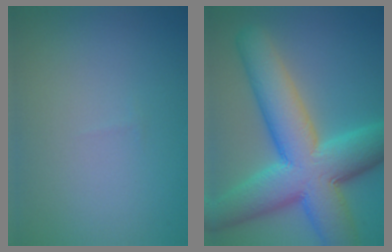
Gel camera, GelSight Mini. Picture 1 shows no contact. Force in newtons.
{"total": 12.2, "press": 12.2, "slide": 0.5}